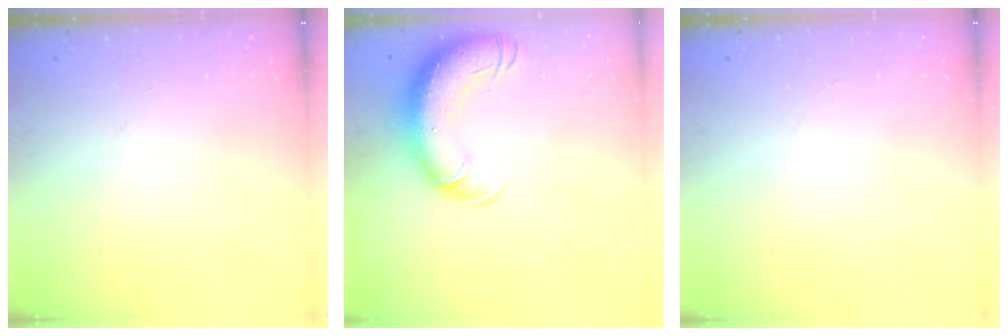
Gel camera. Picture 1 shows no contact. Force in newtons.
{"total": 15.1, "press": 14.7, "slide": 3.6}
{"total": 0.0}